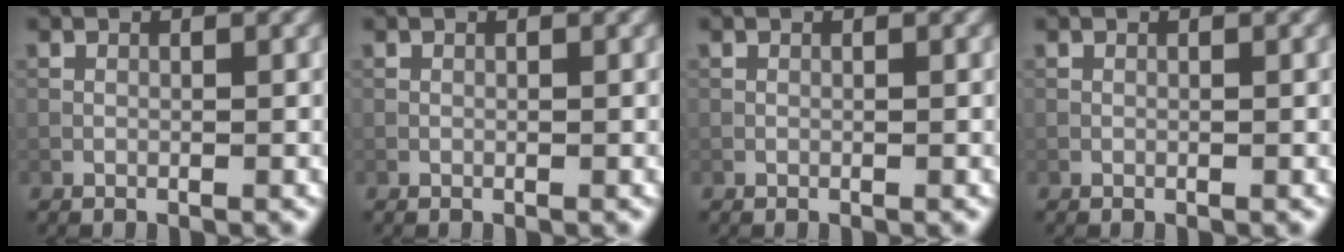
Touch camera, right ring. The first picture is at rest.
{"total": 0.0}
{"total": 0.0}
{"total": 0.0}